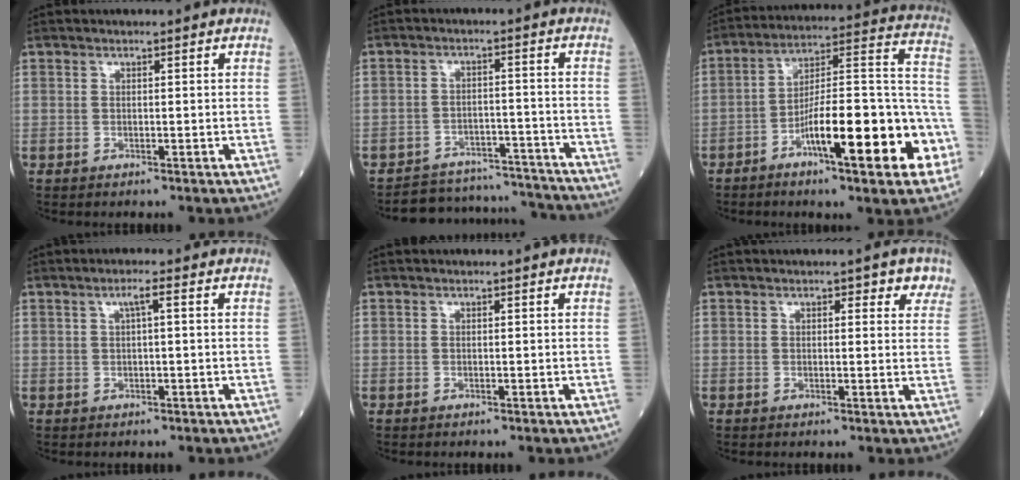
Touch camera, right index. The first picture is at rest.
{"total": 11.1, "force": [-10.7, 2.8, -0.6], "torque": [0.022, 0.039, -0.142]}
{"total": 19.0, "force": [-8.0, 3.0, 17.0], "torque": [-0.228, 0.021, -0.117]}
{"total": 1.8, "force": [0.6, 0.0, 1.8], "torque": [-0.032, 0.005, 0.010]}
{"total": 0.0}
{"total": 2.9, "force": [1.8, 1.4, 1.7], "torque": [-0.004, 0.001, 0.016]}